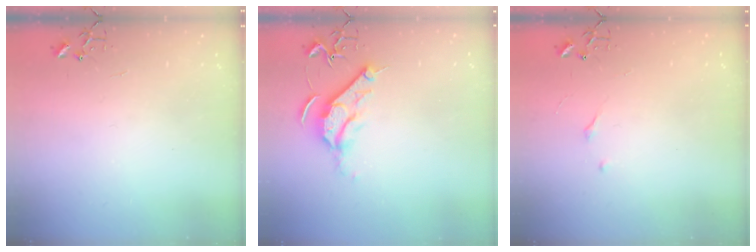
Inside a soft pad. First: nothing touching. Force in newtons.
{"total": 10.1, "press": 10.0, "slide": 1.1}
{"total": 2.7, "press": 2.7, "slide": 0.4}